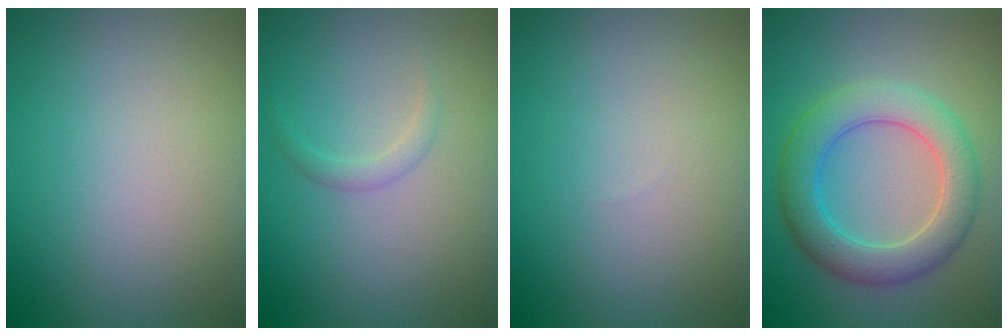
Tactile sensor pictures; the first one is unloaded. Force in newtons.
{"total": 1.0, "press": 1.0, "slide": 0.1}
{"total": 0.0}
{"total": 5.8, "press": 5.8, "slide": 0.3}